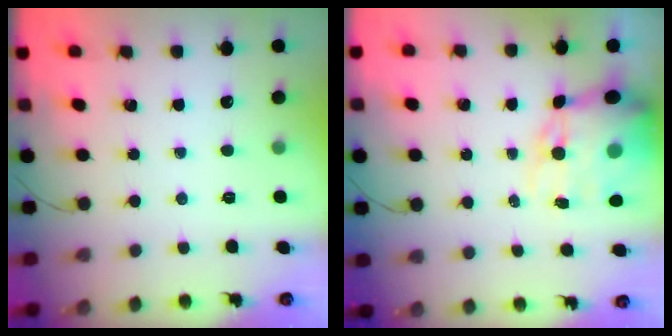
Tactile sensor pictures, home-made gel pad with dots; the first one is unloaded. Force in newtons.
{"total": 14.5, "press": 14.1, "slide": 3.3}